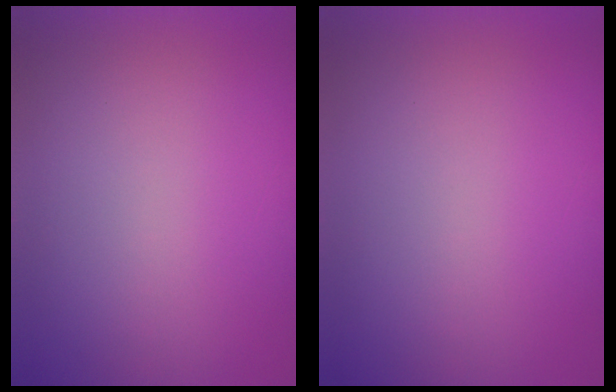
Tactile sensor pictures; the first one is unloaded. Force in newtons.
{"total": 0.0}